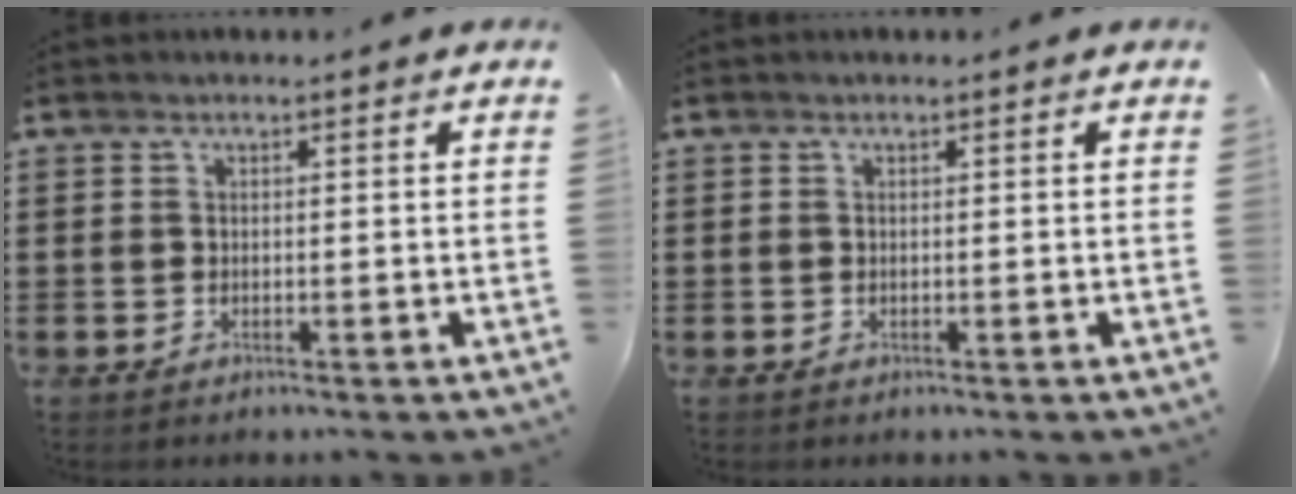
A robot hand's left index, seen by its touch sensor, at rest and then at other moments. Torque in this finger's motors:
{"motor_torque": [-1.10, 1.04, -0.51, -0.21]}